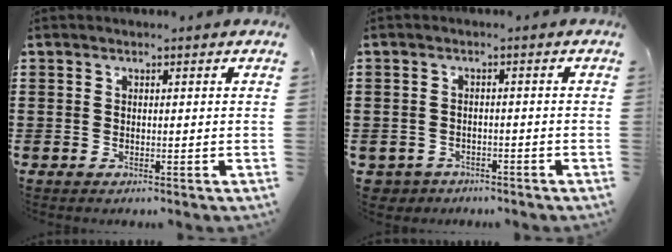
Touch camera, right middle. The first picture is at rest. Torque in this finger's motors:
{"motor_torque": [2.14, 0.00, 0.18, 0.06]}